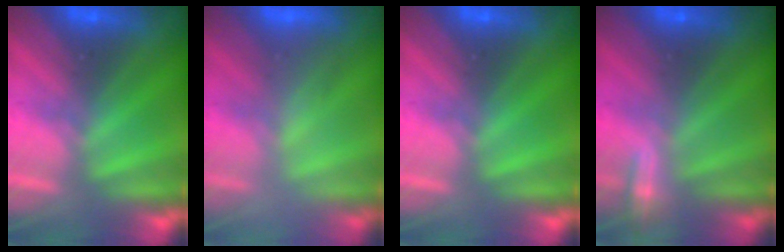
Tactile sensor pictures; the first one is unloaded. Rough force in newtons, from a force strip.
{"total": 2.3}
{"total": 0.0}
{"total": 2.0}